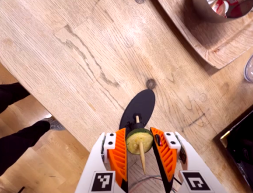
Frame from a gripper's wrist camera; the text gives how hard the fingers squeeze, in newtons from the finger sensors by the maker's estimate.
{"total": 10.3, "left": 10.0, "right": 10.6}